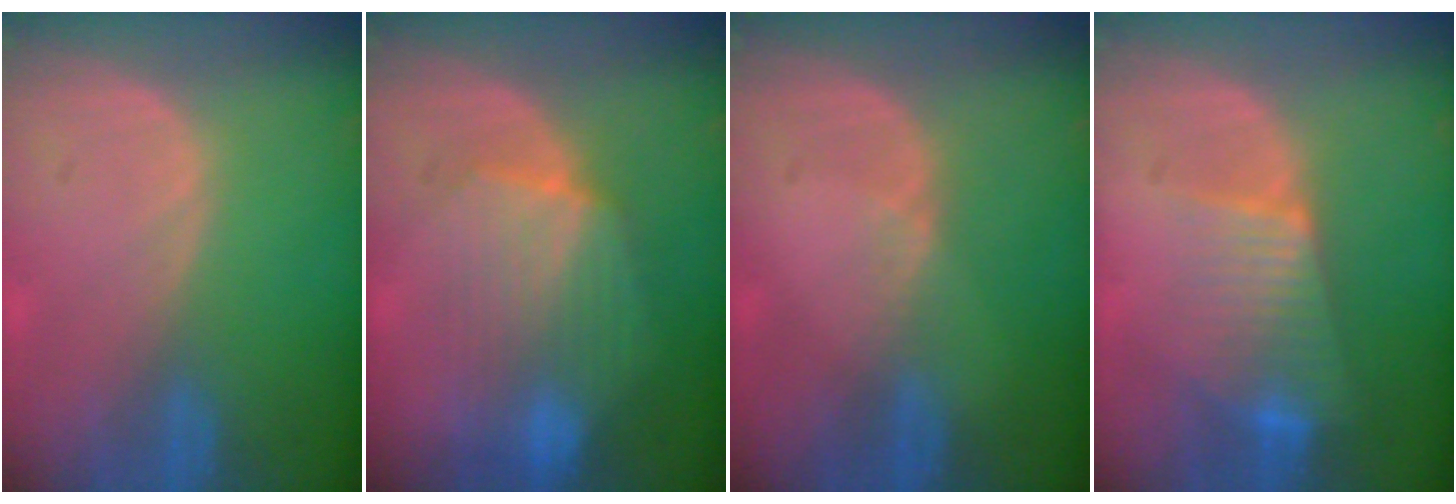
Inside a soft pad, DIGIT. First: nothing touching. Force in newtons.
{"total": 8.0, "press": 7.9, "slide": 1.0}
{"total": 1.4, "press": 0.9, "slide": 1.1}
{"total": 7.7, "press": 6.6, "slide": 4.0}